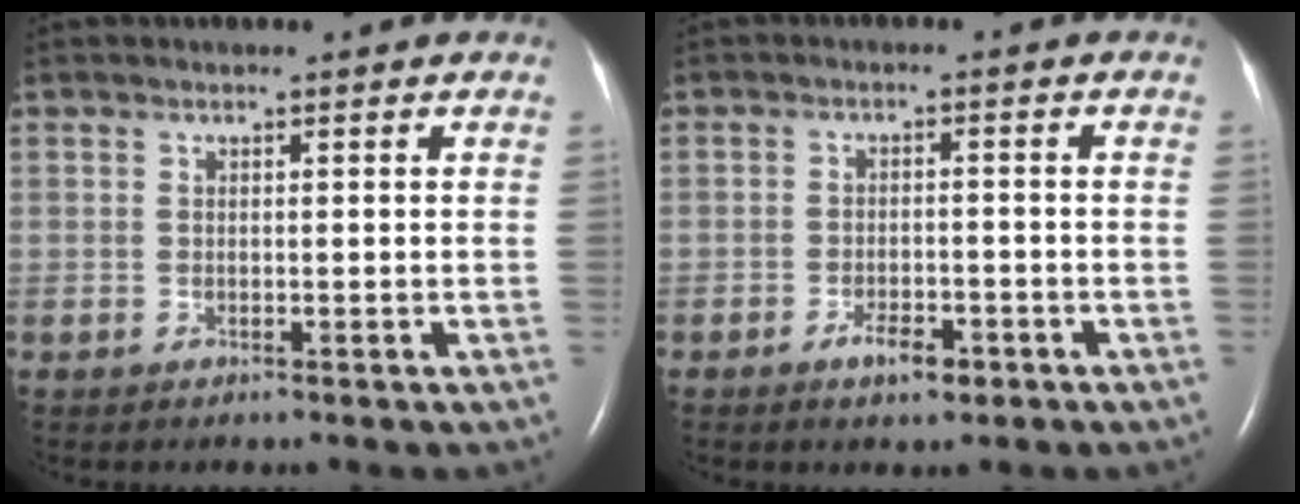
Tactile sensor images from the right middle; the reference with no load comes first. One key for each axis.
{"total": 3.6, "fx": -2.2, "fy": 1.4, "fz": 2.5, "tx": -0.046, "ty": 0.002, "tz": -0.034}